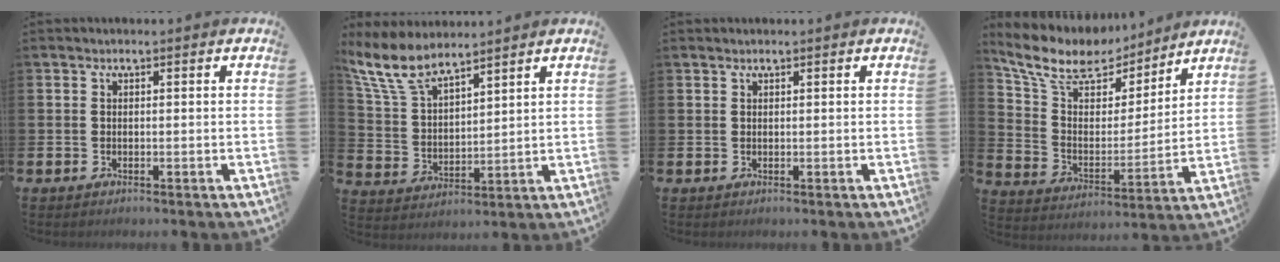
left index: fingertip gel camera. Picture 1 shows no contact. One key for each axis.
{"total": 8.1, "fx": 7.2, "fy": 2.0, "fz": 3.1, "tx": -0.094, "ty": -0.025, "tz": 0.133}
{"total": 0.7, "fx": 0.7, "fy": 0.2, "fz": 0.0, "tx": 0.001, "ty": 0.001, "tz": 0.013}
{"total": 10.4, "fx": 8.9, "fy": 4.4, "fz": 3.0, "tx": -0.108, "ty": -0.053, "tz": 0.159}